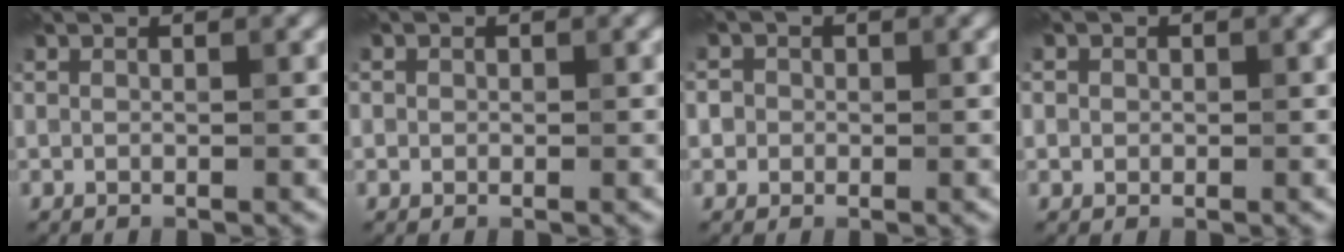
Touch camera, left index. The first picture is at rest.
{"total": 0.5, "force": [-0.1, 0.4, -0.3], "torque": [0.006, -0.005, -0.003]}
{"total": 1.9, "force": [-0.2, 1.9, -0.1], "torque": [0.024, 0.010, -0.019]}
{"total": 0.8, "force": [-0.1, 0.7, -0.2], "torque": [0.010, -0.007, 0.002]}